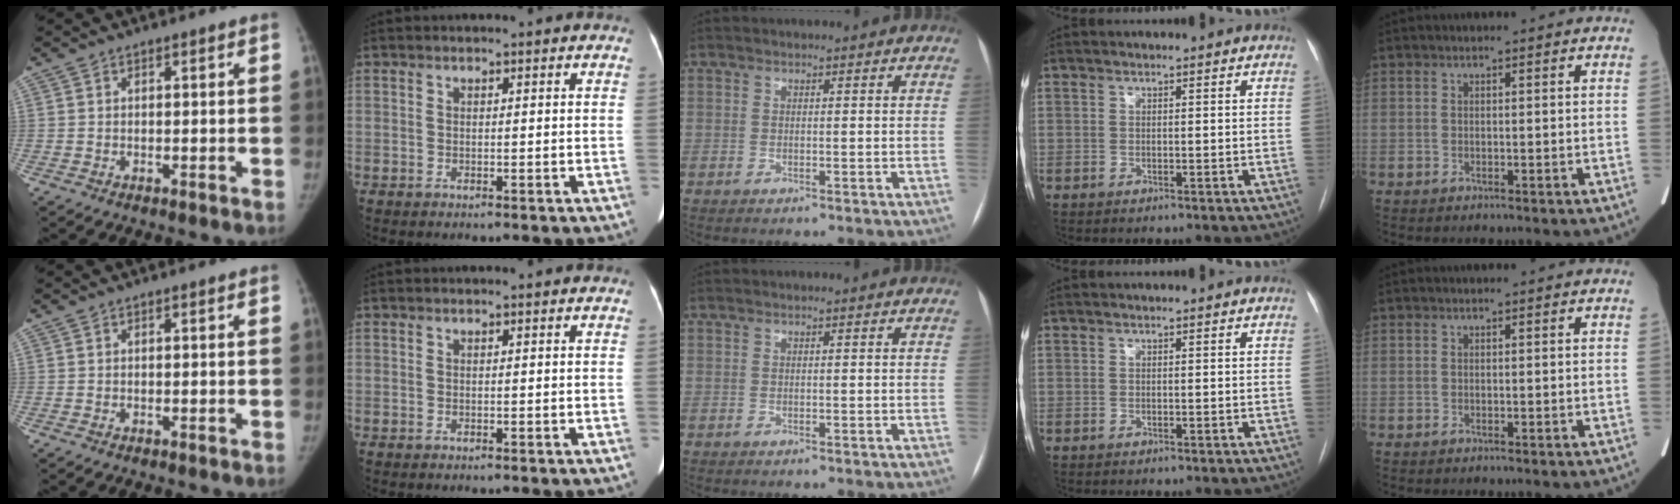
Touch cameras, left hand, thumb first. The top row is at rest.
{}